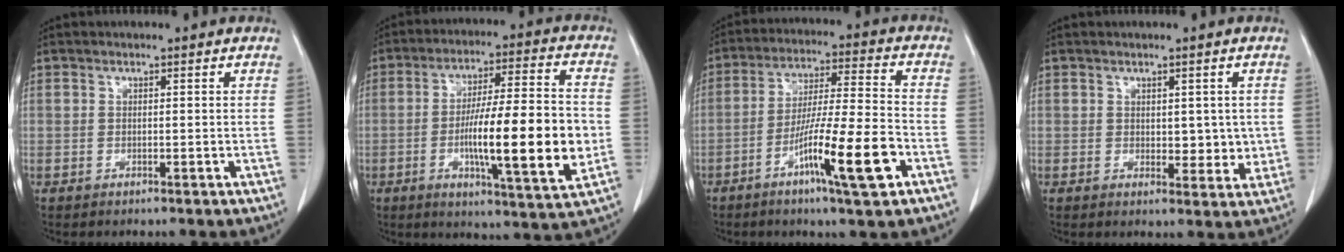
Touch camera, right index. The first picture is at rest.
{"total": 17.3, "force": [-2.9, 1.6, 17.0], "torque": [-0.276, -0.003, -0.044]}
{"total": 13.2, "force": [-5.8, 0.2, 11.8], "torque": [-0.208, -0.010, -0.099]}
{"total": 4.0, "force": [0.5, 2.5, 3.1], "torque": [-0.027, -0.007, 0.013]}